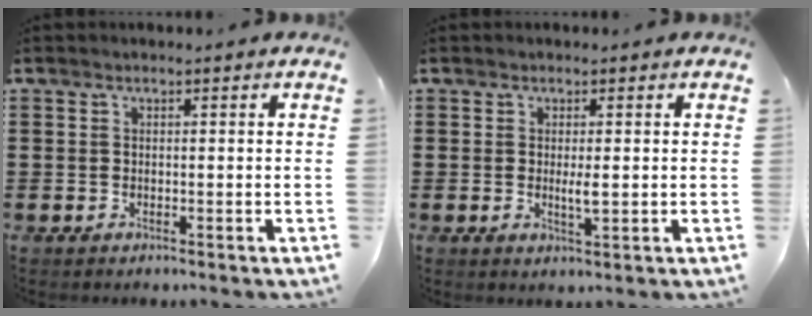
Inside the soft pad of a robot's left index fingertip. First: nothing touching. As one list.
[{"total": 2.3, "force": [0.1, 0.4, 2.2], "torque": [-0.033, -0.009, 0.001]}]